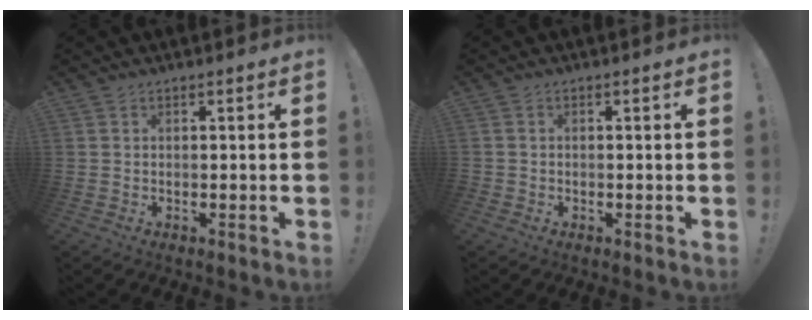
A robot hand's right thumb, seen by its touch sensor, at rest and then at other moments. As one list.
[{"total": 1.0, "force": [-0.7, 0.7, 0.1], "torque": [0.002, 0.002, -0.012]}]